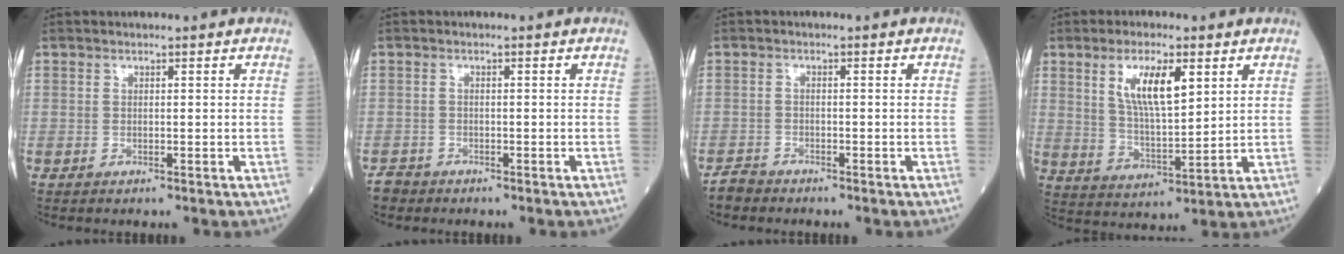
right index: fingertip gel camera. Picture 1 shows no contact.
{"total": 1.6, "force": [-1.4, 0.8, -0.1], "torque": [-0.004, 0.000, -0.027]}
{"total": 1.9, "force": [-1.8, 0.5, -0.1], "torque": [0.001, -0.003, -0.035]}
{"total": 9.0, "force": [3.8, 2.5, 7.8], "torque": [-0.148, 0.000, 0.074]}